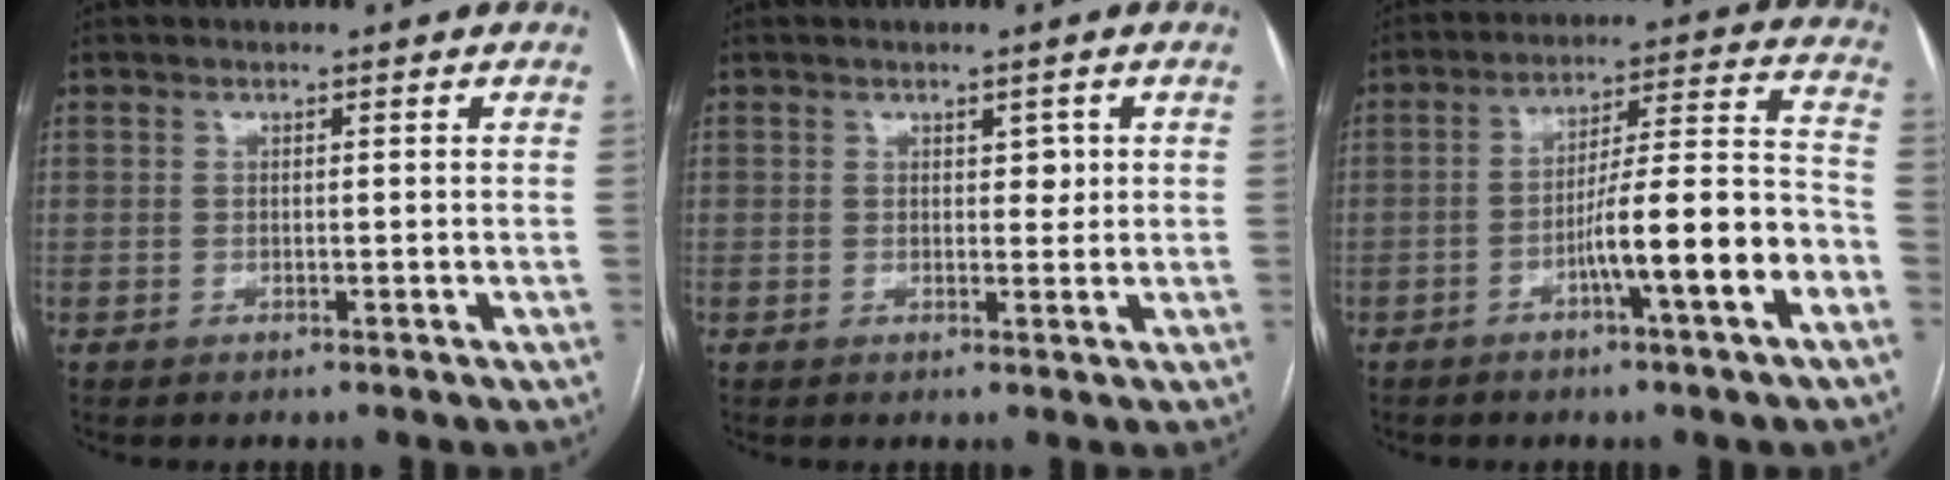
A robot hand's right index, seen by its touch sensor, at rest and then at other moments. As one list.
[{"total": 1.9, "force": [0.6, 1.1, 1.4], "torque": [-0.014, -0.001, 0.008]}, {"total": 12.5, "force": [-5.3, 0.3, 11.4], "torque": [-0.175, 0.015, -0.082]}]